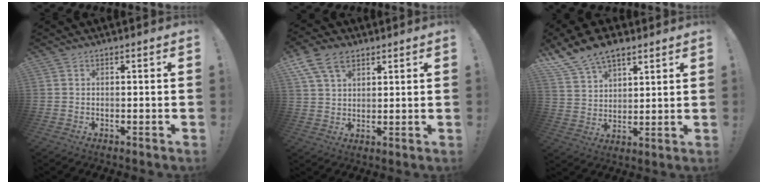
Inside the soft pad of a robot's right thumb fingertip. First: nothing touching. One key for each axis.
{"total": 9.8, "fx": 5.7, "fy": 6.1, "fz": 5.2, "tx": -0.094, "ty": -0.012, "tz": 0.113}
{"total": 11.5, "fx": 8.9, "fy": 5.8, "fz": 4.5, "tx": -0.096, "ty": -0.048, "tz": 0.173}